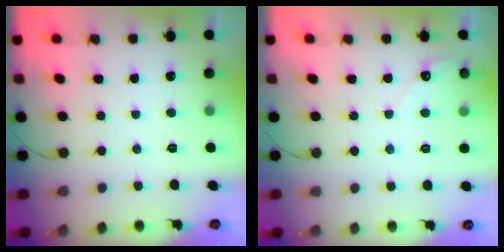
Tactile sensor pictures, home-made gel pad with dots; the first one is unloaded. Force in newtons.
{"total": 2.7, "press": 2.7, "slide": 0.2}